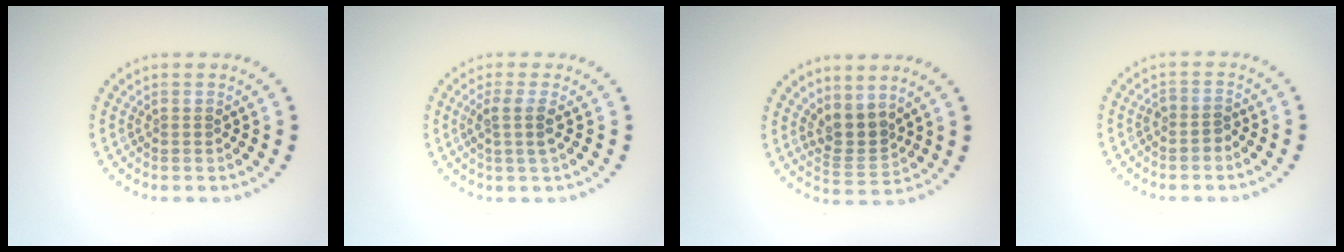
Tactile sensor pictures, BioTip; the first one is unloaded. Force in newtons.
{"total": 1.9, "press": 1.5, "slide": 1.1}
{"total": 2.9, "press": 2.2, "slide": 1.9}
{"total": 1.3, "press": 1.0, "slide": 0.9}